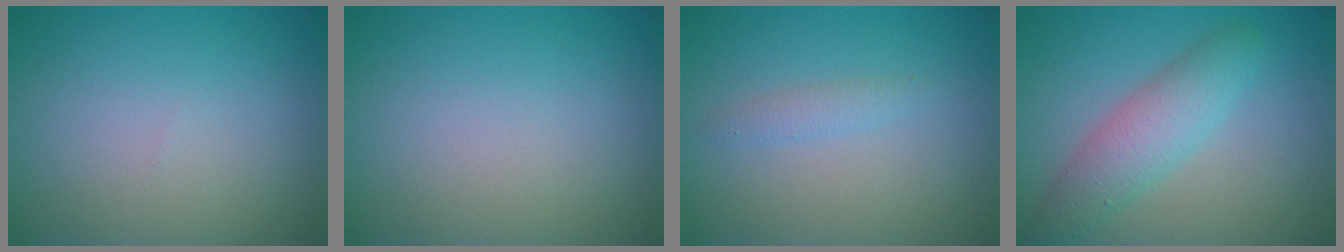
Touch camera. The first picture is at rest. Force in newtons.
{"total": 0.0}
{"total": 1.2, "press": 1.2, "slide": 0.0}
{"total": 4.3, "press": 4.3, "slide": 0.2}